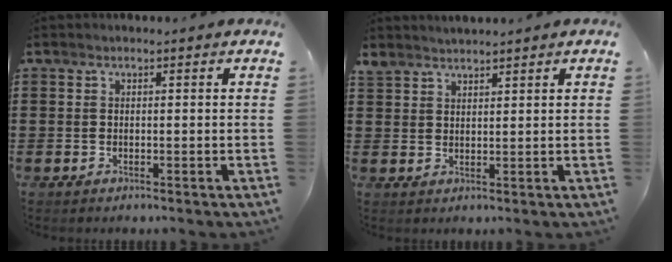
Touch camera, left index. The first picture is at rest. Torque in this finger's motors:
{"motor_torque": [0.93, -1.21, 0.10, 0.04]}